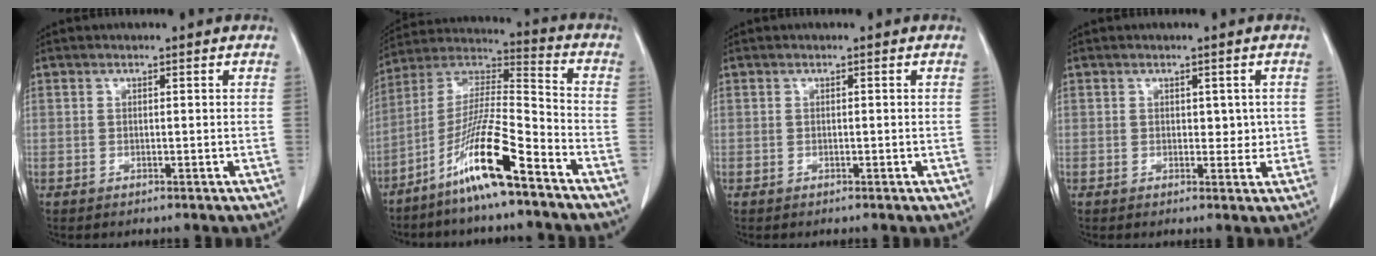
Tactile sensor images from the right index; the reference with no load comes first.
{"total": 13.8, "force": [-8.6, 0.0, 10.8], "torque": [-0.216, -0.009, -0.168]}
{"total": 0.0}
{"total": 2.2, "force": [0.4, 1.5, 1.6], "torque": [-0.012, -0.003, 0.006]}